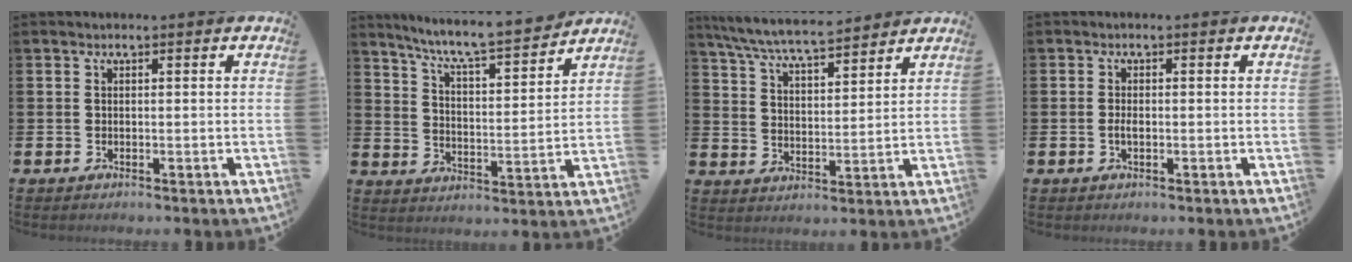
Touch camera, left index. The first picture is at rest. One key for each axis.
{"total": 7.9, "fx": 7.5, "fy": 0.1, "fz": 2.6, "tx": -0.074, "ty": -0.059, "tz": 0.126}
{"total": 7.4, "fx": 7.0, "fy": 0.6, "fz": 2.2, "tx": -0.070, "ty": -0.041, "tz": 0.125}
{"total": 1.3, "fx": -0.3, "fy": 0.6, "fz": 1.1, "tx": -0.020, "ty": 0.001, "tz": -0.006}